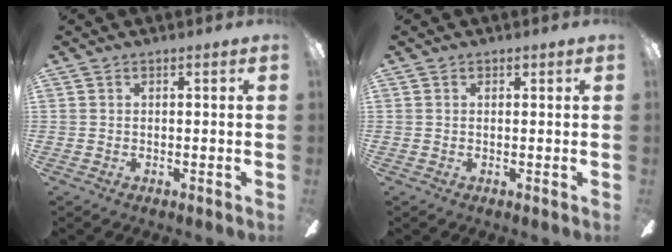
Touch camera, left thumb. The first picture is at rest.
{"total": 0.8, "force": [0.6, 0.4, 0.4], "torque": [-0.001, -0.001, 0.009]}